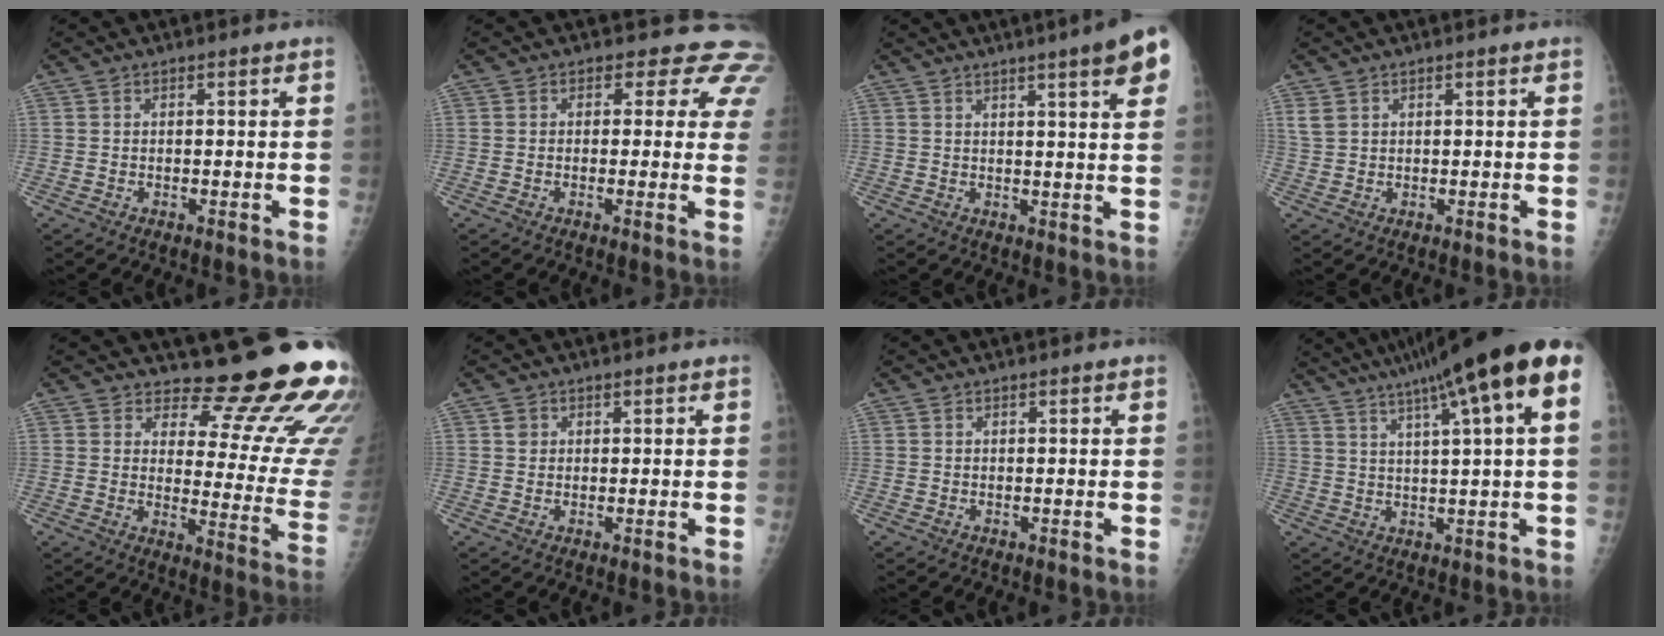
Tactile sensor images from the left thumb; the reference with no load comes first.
{"total": 7.8, "force": [5.3, 4.8, 3.2], "torque": [0.009, -0.014, 0.032]}
{"total": 10.6, "force": [6.0, 1.0, 8.7], "torque": [-0.100, -0.015, 0.064]}
{"total": 2.1, "force": [1.2, 1.4, 1.0], "torque": [-0.017, 0.001, 0.031]}
{"total": 17.8, "force": [15.6, 4.8, 7.2], "torque": [-0.039, -0.155, 0.179]}
{"total": 1.5, "force": [0.5, 1.3, 0.5], "torque": [0.000, 0.000, 0.006]}
{"total": 0.0}
{"total": 16.8, "force": [8.7, 0.8, 14.3], "torque": [-0.215, 0.016, 0.124]}